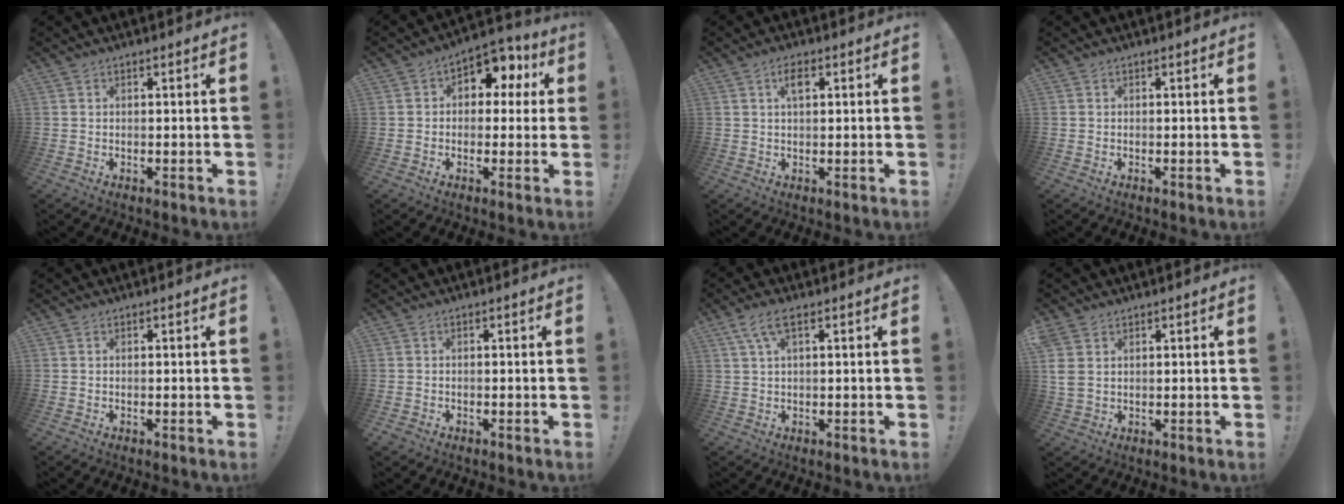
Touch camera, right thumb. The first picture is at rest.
{"total": 7.6, "force": [2.6, 6.0, 3.9], "torque": [-0.042, -0.015, 0.049]}
{"total": 3.6, "force": [1.5, 1.6, 2.9], "torque": [-0.048, 0.003, 0.021]}
{"total": 0.0}
{"total": 0.0}
{"total": 1.1, "force": [-0.7, 0.8, 0.2], "torque": [-0.005, 0.002, -0.012]}
{"total": 4.9, "force": [2.0, 1.3, 4.3], "torque": [-0.080, 0.001, 0.036]}
{"total": 5.0, "force": [2.0, 3.4, 3.0], "torque": [-0.058, -0.002, 0.042]}